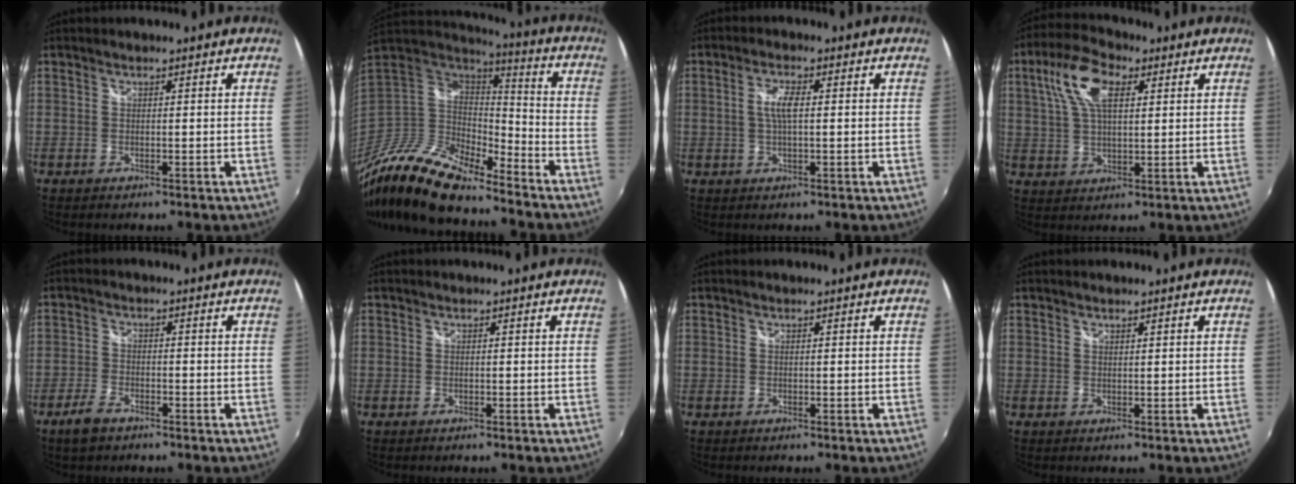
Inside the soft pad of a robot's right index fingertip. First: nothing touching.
{"total": 20.7, "force": [-15.9, 6.7, 11.5], "torque": [-0.241, -0.040, -0.298]}
{"total": 3.7, "force": [0.3, 1.0, 3.6], "torque": [-0.070, 0.003, 0.006]}
{"total": 10.8, "force": [4.0, 5.1, 8.6], "torque": [-0.173, 0.026, 0.072]}
{"total": 4.7, "force": [-3.3, 2.2, 2.5], "torque": [-0.069, -0.003, -0.066]}
{"total": 0.0}
{"total": 0.0}
{"total": 0.7, "force": [0.7, 0.2, 0.1], "torque": [-0.002, 0.001, 0.013]}